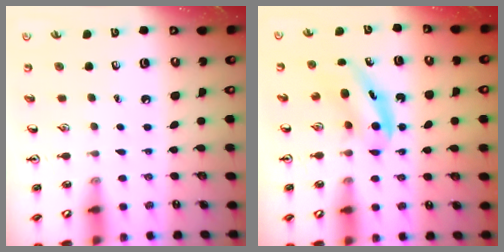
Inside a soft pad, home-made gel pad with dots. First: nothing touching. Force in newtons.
{"total": 5.1, "press": 5.0, "slide": 0.9}